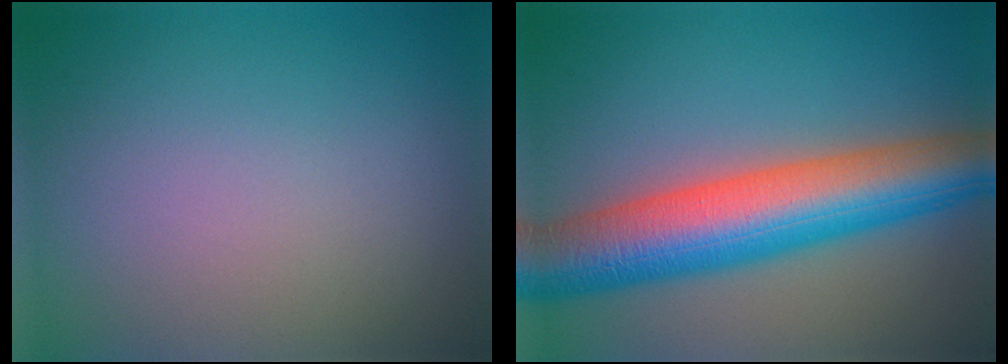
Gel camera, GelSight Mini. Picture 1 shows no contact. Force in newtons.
{"total": 10.8, "press": 10.8, "slide": 0.3}